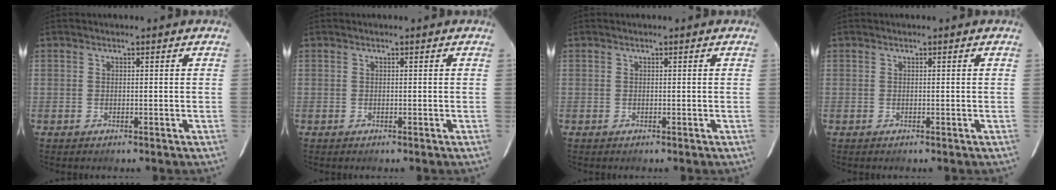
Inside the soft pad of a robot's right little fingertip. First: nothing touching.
{"total": 0.0}
{"total": 0.0}
{"total": 0.0}